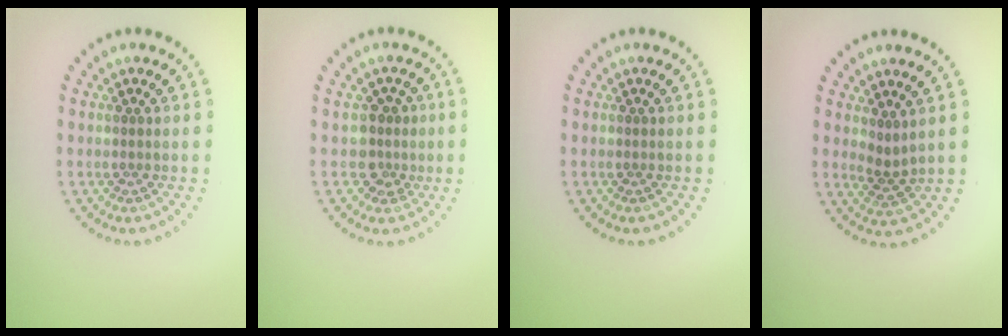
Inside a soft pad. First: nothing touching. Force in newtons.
{"total": 2.4, "press": 1.9, "slide": 1.5}
{"total": 0.0}
{"total": 1.7, "press": 1.2, "slide": 1.3}